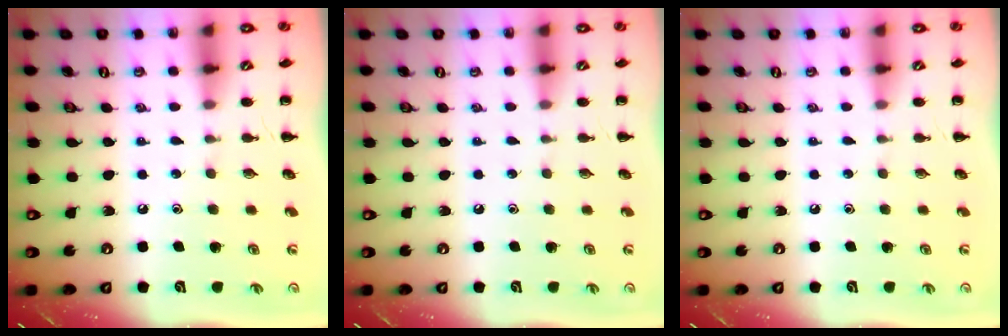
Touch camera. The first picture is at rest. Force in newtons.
{"total": 0.0}
{"total": 0.0}